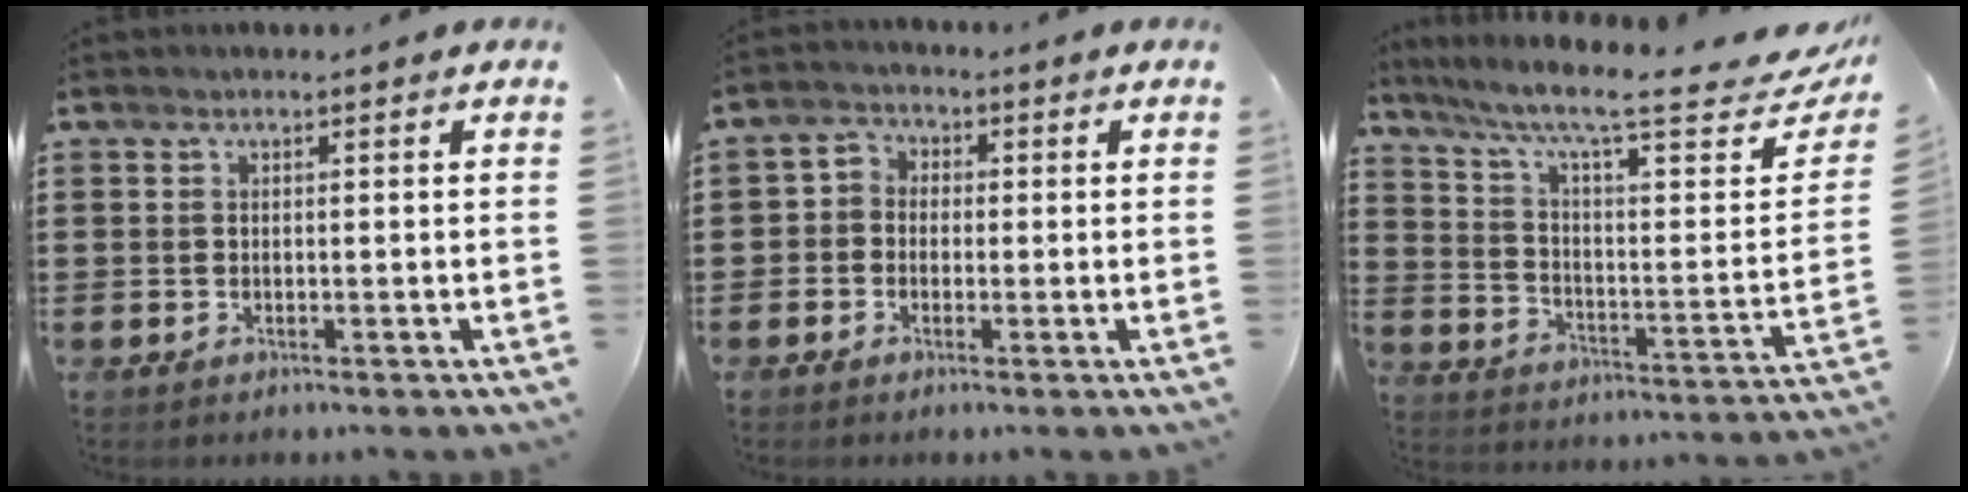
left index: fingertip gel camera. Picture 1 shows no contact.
{"total": 2.6, "force": [-1.3, 2.3, 0.2], "torque": [-0.016, 0.011, -0.032]}
{"total": 9.8, "force": [7.6, 1.2, 6.1], "torque": [-0.130, -0.051, 0.121]}